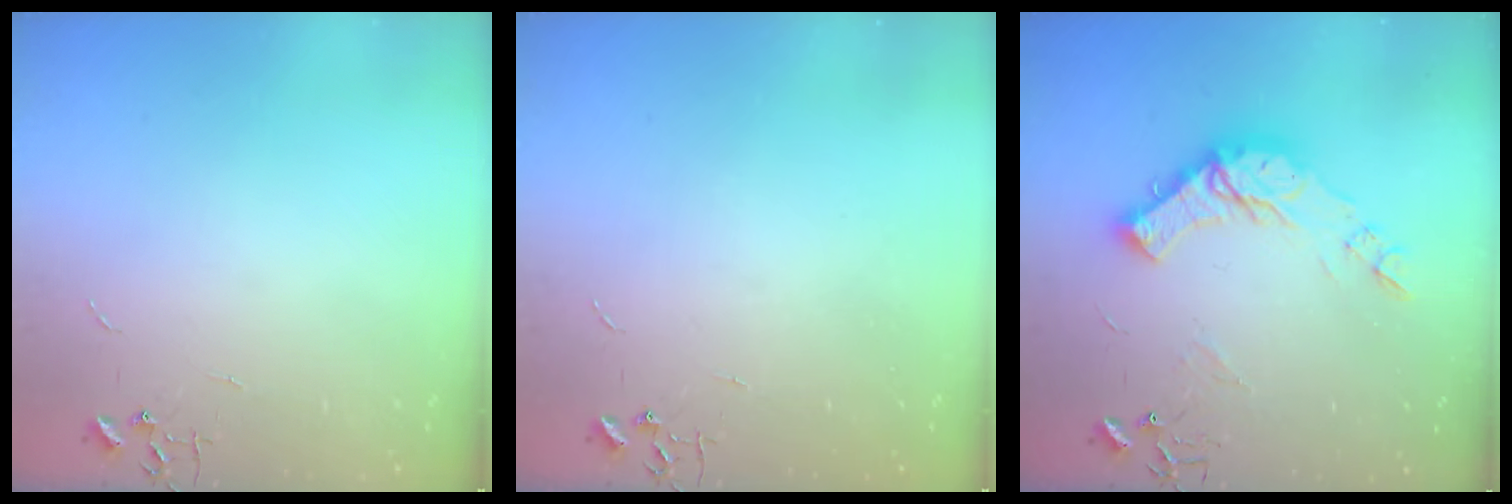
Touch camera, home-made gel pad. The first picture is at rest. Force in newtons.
{"total": 0.0}
{"total": 16.5, "press": 16.5, "slide": 1.5}